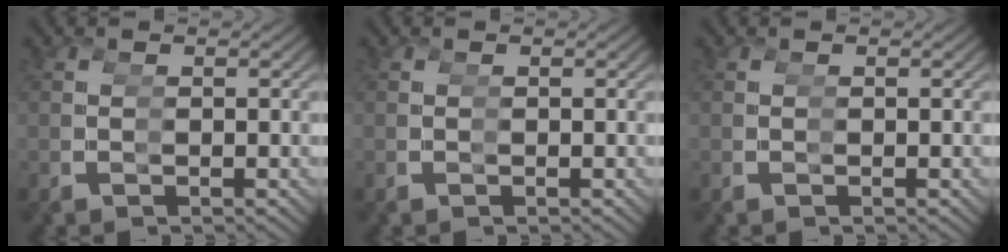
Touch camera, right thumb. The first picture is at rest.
{"total": 0.0}
{"total": 0.0}